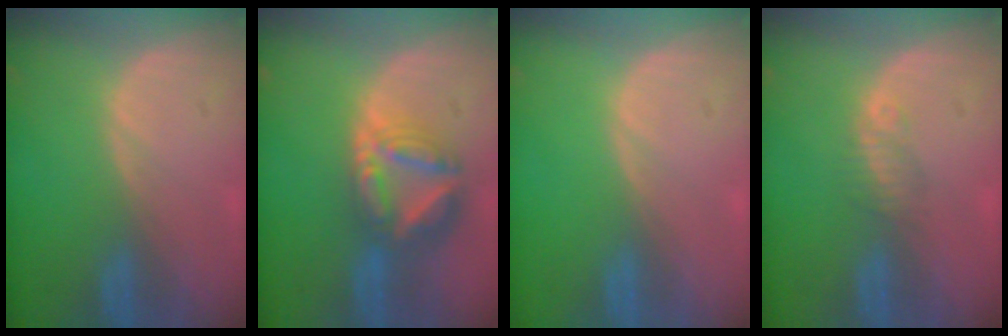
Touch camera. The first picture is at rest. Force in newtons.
{"total": 8.4, "press": 7.3, "slide": 4.1}
{"total": 0.0}
{"total": 1.8, "press": 1.6, "slide": 0.8}